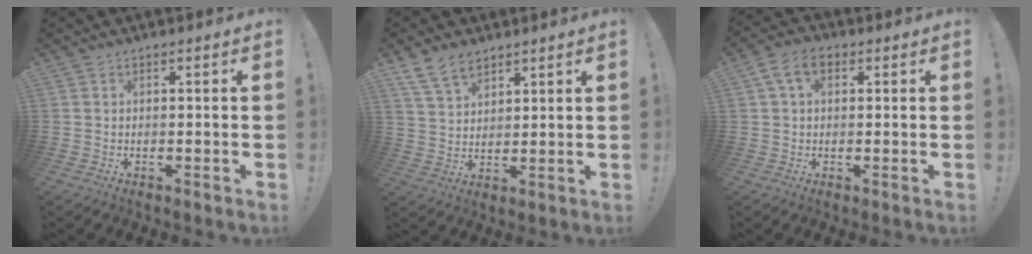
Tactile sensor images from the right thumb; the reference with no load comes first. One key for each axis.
{"total": 8.9, "fx": 6.5, "fy": 4.9, "fz": 3.6, "tx": -0.074, "ty": -0.028, "tz": 0.130}
{"total": 7.2, "fx": 2.4, "fy": 4.6, "fz": 4.9, "tx": -0.094, "ty": 0.012, "tz": 0.050}